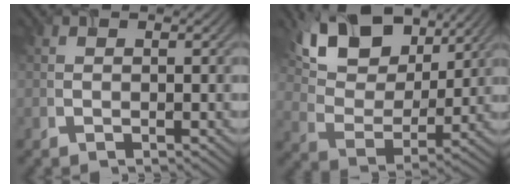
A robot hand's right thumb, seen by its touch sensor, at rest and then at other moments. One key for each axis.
{"total": 12.5, "fx": 7.6, "fy": 6.8, "fz": 7.2, "tx": -0.165, "ty": 0.012, "tz": 0.130}